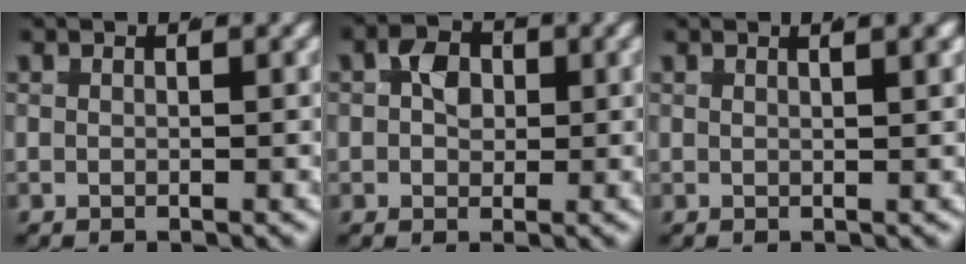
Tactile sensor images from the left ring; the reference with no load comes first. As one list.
[{"total": 3.1, "force": [-0.1, 2.5, 1.8], "torque": [-0.040, -0.010, 0.002]}, {"total": 1.9, "force": [1.3, 0.6, 1.3], "torque": [-0.011, 0.008, 0.016]}]